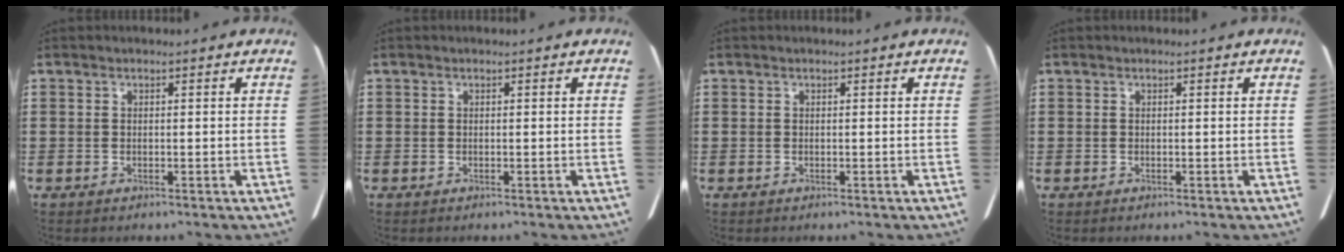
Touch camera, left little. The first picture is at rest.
{"total": 0.0}
{"total": 0.0}
{"total": 0.0}